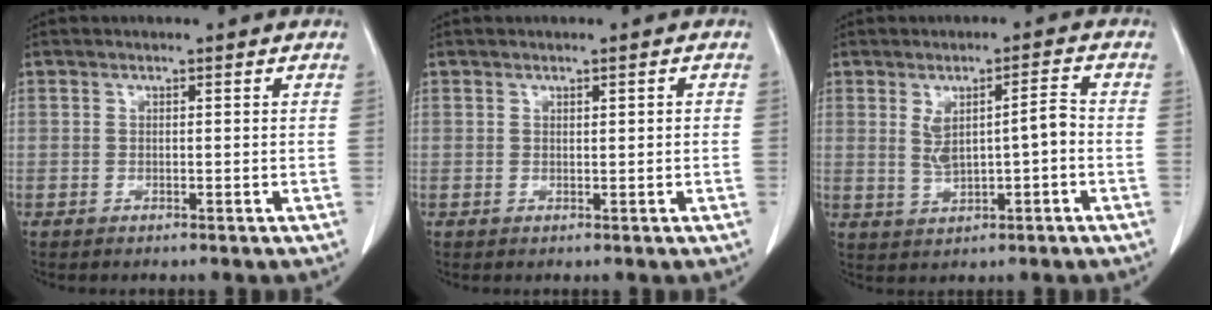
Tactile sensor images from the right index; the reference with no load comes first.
{"total": 0.6, "force": [0.1, 0.1, 0.6], "torque": [-0.010, 0.000, 0.004]}
{"total": 5.5, "force": [0.0, 1.3, 5.3], "torque": [-0.093, 0.012, 0.010]}